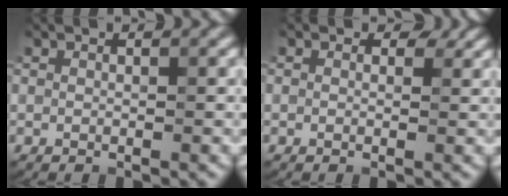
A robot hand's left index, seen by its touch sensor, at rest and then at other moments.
{"total": 1.2, "force": [0.5, 0.8, 0.8], "torque": [-0.006, -0.001, 0.003]}